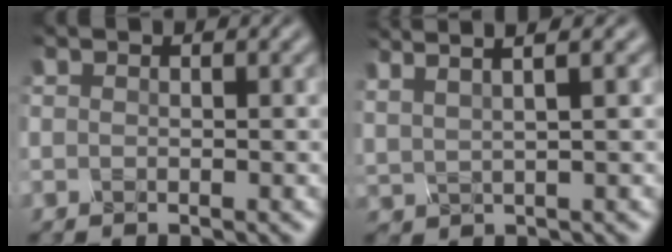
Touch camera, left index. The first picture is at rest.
{"total": 6.1, "force": [4.0, 2.0, 4.1], "torque": [-0.052, 0.035, 0.034]}